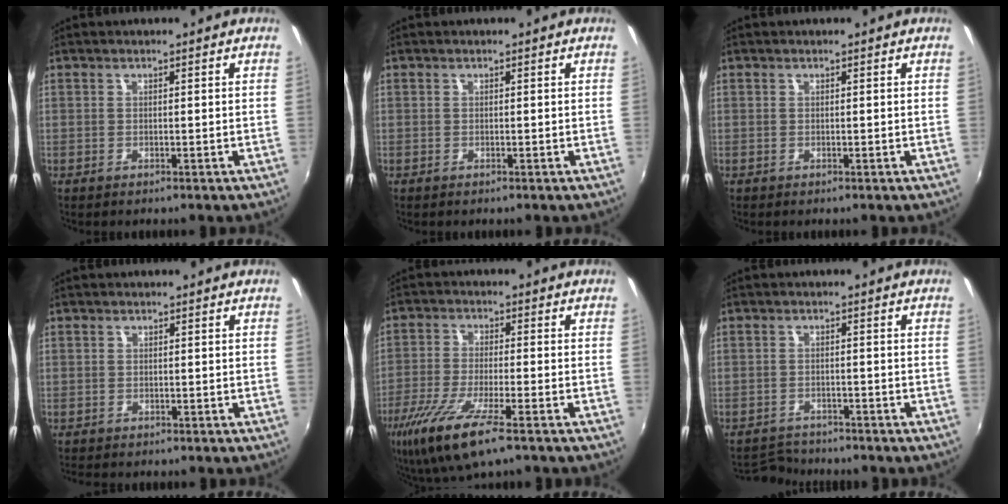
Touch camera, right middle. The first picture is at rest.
{"total": 0.0}
{"total": 0.0}
{"total": 1.3, "force": [-0.6, 1.2, -0.1], "torque": [0.000, 0.007, -0.005]}
{"total": 12.9, "force": [-7.6, 2.3, 10.2], "torque": [-0.218, -0.042, -0.144]}
{"total": 4.0, "force": [-3.9, 1.0, -0.1], "torque": [-0.012, 0.004, -0.069]}